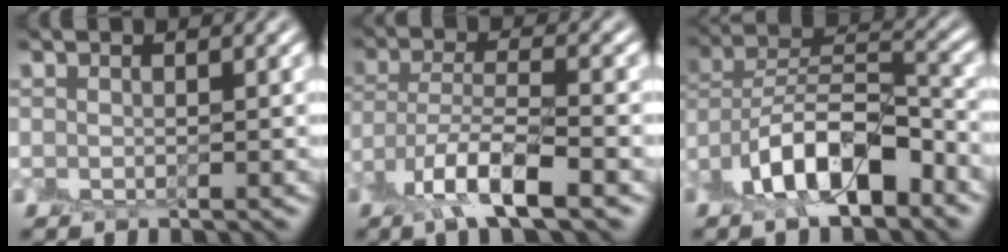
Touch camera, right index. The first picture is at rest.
{"total": 6.3, "force": [-4.0, 1.6, 4.6], "torque": [-0.089, -0.005, -0.085]}
{"total": 8.6, "force": [-5.3, 3.7, 5.6], "torque": [-0.089, 0.011, -0.106]}